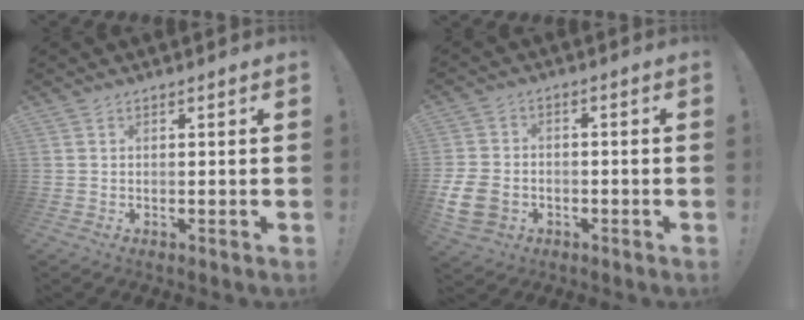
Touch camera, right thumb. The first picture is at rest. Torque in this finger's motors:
{"motor_torque": [-0.05, 0.03, -0.01, 0.01, 0.06]}